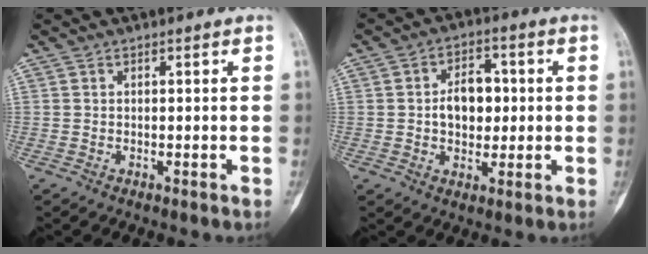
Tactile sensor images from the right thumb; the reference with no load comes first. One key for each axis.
{"total": 8.2, "fx": 0.5, "fy": 5.6, "fz": 6.0, "tx": -0.060, "ty": 0.009, "tz": 0.005}